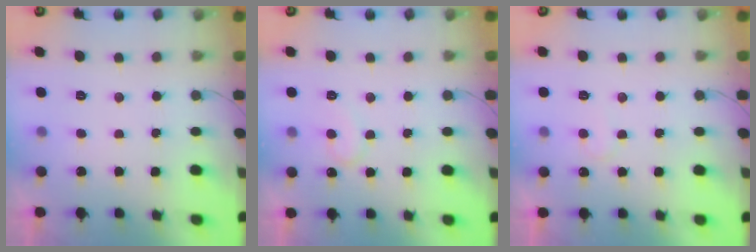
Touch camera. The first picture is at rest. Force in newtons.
{"total": 7.5, "press": 7.5, "slide": 0.4}
{"total": 5.4, "press": 5.4, "slide": 0.4}